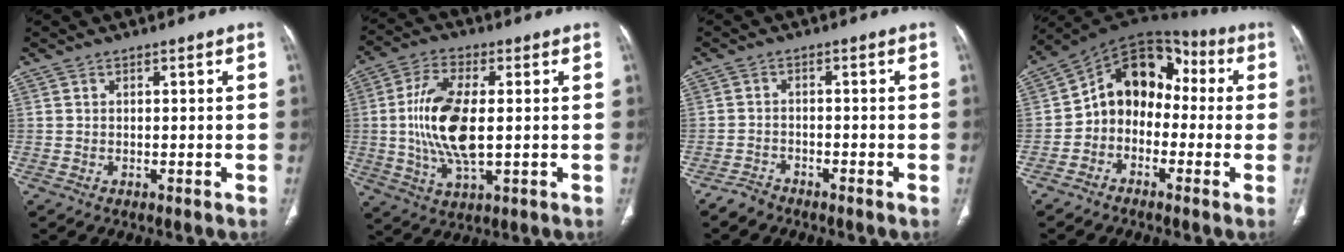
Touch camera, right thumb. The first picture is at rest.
{"total": 13.8, "force": [0.2, 6.1, 12.4], "torque": [-0.252, -0.003, 0.004]}
{"total": 2.5, "force": [-2.3, 0.9, 0.3], "torque": [-0.011, 0.008, -0.045]}
{"total": 12.6, "force": [-1.2, 9.9, 7.7], "torque": [-0.082, 0.061, -0.041]}